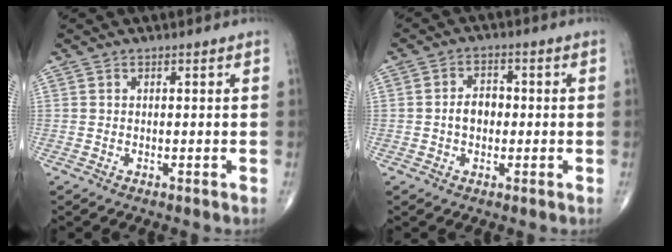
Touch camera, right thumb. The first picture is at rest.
{"total": 4.3, "force": [-0.5, 3.1, 2.9], "torque": [-0.039, 0.015, -0.014]}